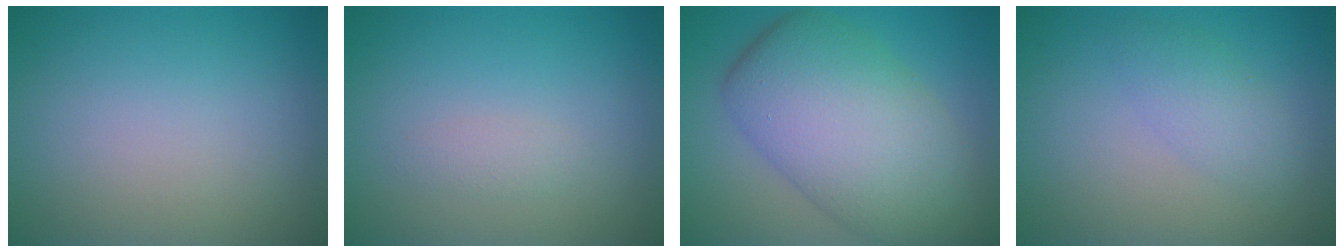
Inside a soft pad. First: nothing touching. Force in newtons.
{"total": 1.0, "press": 1.0, "slide": 0.0}
{"total": 10.6, "press": 10.6, "slide": 0.4}
{"total": 2.2, "press": 2.2, "slide": 0.1}